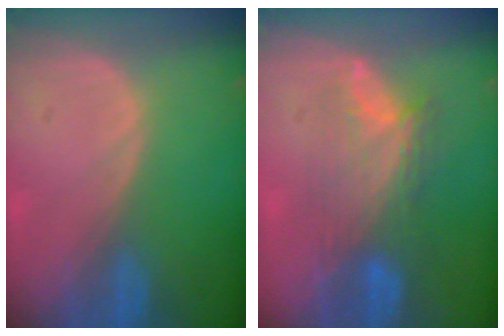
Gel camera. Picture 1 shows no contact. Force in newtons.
{"total": 7.4, "press": 7.1, "slide": 2.1}